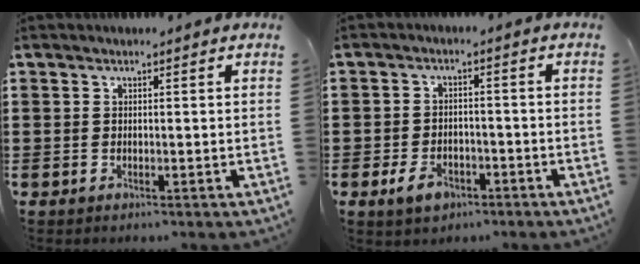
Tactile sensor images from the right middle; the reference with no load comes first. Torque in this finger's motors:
{"motor_torque": [0.66, -0.23, 0.36, 0.05]}